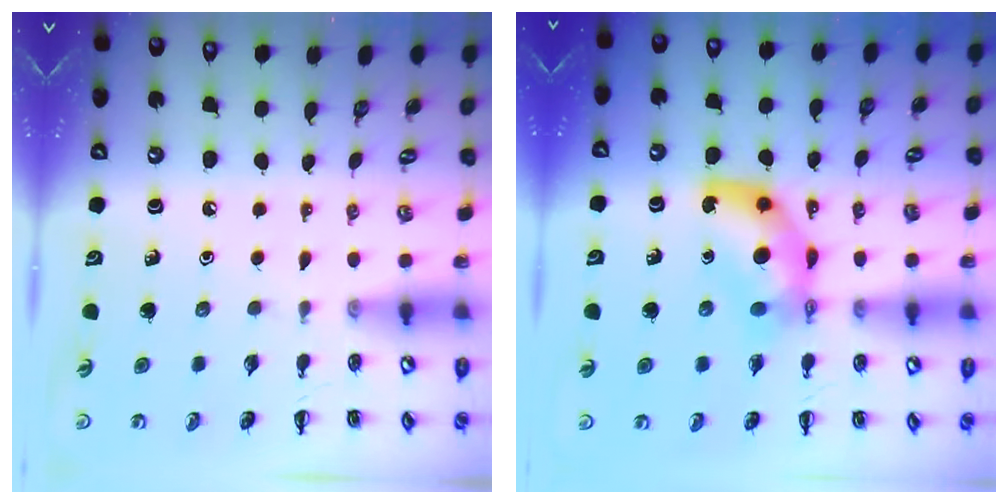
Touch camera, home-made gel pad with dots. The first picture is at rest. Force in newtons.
{"total": 7.7, "press": 7.5, "slide": 1.4}